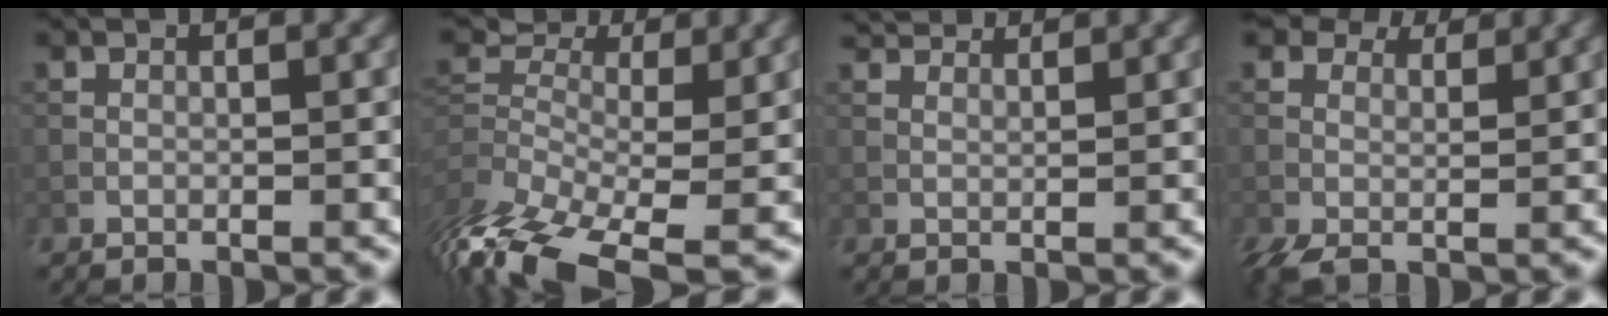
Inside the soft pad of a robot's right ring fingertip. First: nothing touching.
{"total": 8.8, "force": [-3.1, 4.7, 6.7], "torque": [-0.147, 0.003, -0.066]}
{"total": 4.2, "force": [3.8, 1.0, 1.7], "torque": [-0.040, 0.001, 0.059]}
{"total": 5.6, "force": [2.7, 3.5, 3.5], "torque": [-0.081, -0.002, 0.045]}